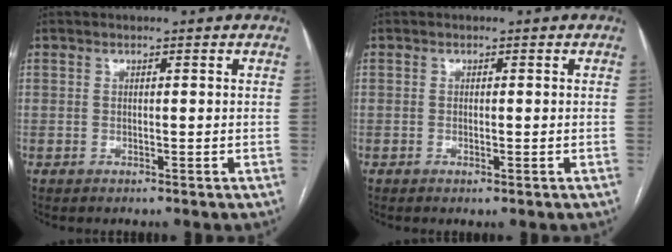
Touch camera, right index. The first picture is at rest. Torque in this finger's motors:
{"motor_torque": [0.20, 0.04, 0.00, 0.00]}